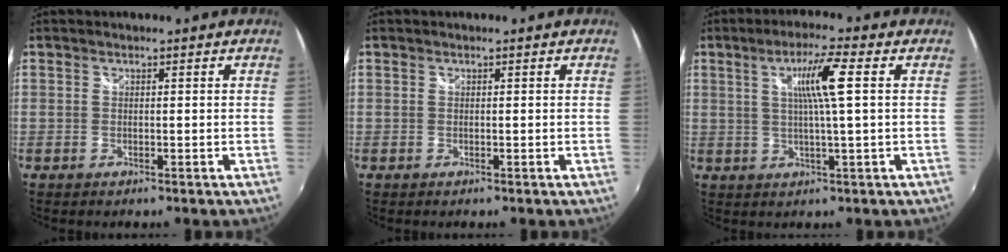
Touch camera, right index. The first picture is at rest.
{"total": 0.0}
{"total": 7.4, "force": [1.8, -0.4, 7.2], "torque": [-0.126, 0.003, 0.032]}